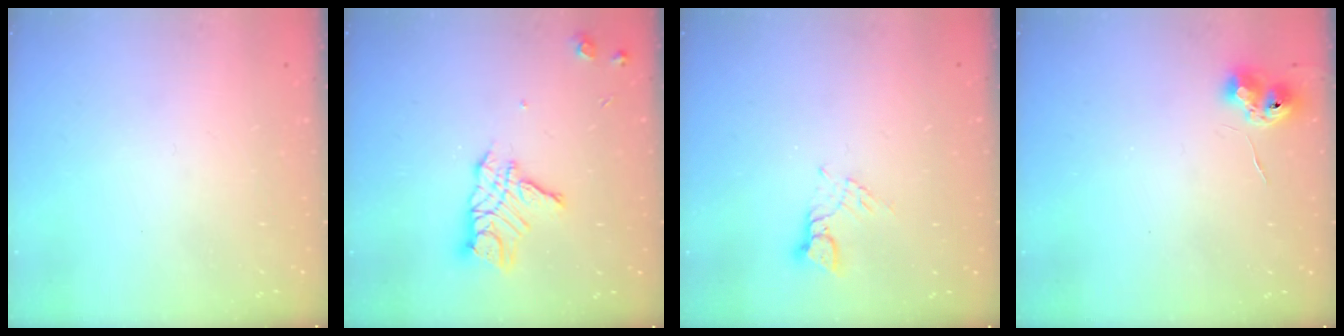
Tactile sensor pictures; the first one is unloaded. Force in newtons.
{"total": 10.6, "press": 10.6, "slide": 0.8}
{"total": 2.6, "press": 2.6, "slide": 0.3}
{"total": 7.1, "press": 7.1, "slide": 0.7}